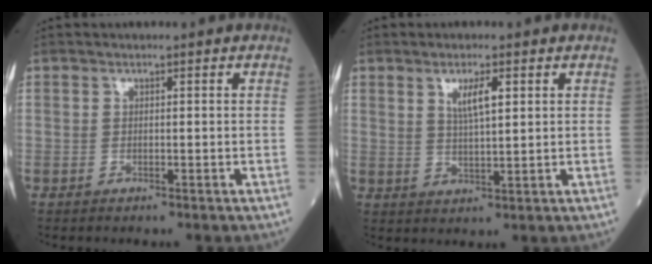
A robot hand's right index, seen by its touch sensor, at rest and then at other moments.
{"total": 4.0, "force": [1.7, 0.7, 3.6], "torque": [-0.067, 0.002, 0.033]}